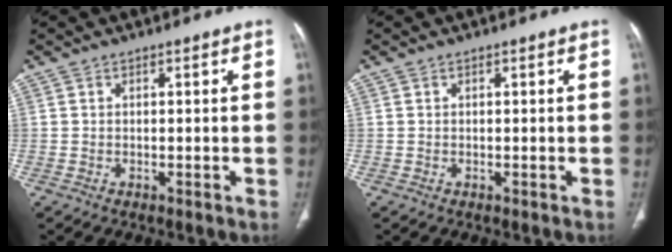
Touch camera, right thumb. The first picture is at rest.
{"total": 0.0}